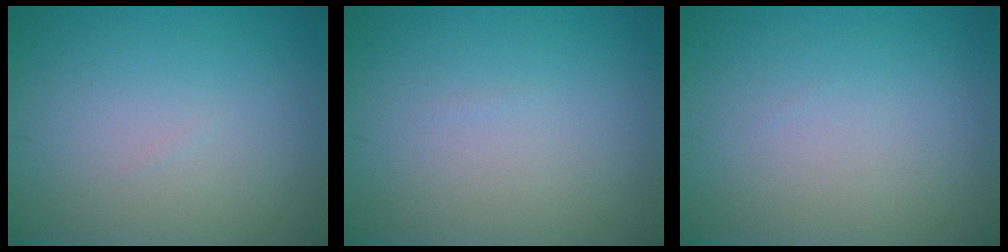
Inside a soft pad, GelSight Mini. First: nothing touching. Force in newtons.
{"total": 0.0}
{"total": 0.0}